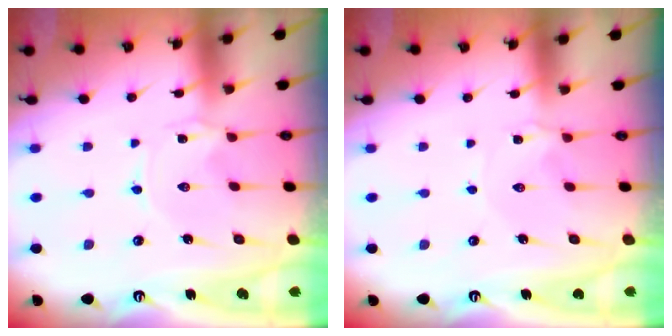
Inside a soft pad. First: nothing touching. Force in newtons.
{"total": 1.2, "press": 1.1, "slide": 0.3}